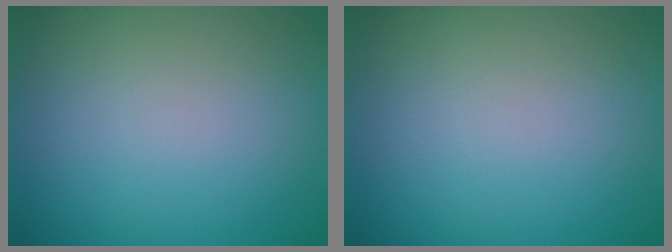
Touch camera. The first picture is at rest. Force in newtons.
{"total": 0.0}